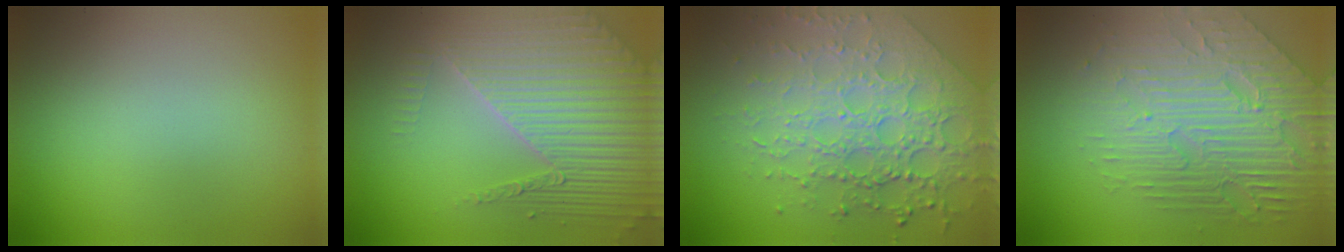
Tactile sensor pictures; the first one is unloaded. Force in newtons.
{"total": 6.5, "press": 5.2, "slide": 3.9}
{"total": 7.6, "press": 5.5, "slide": 5.2}
{"total": 7.6, "press": 5.3, "slide": 5.4}